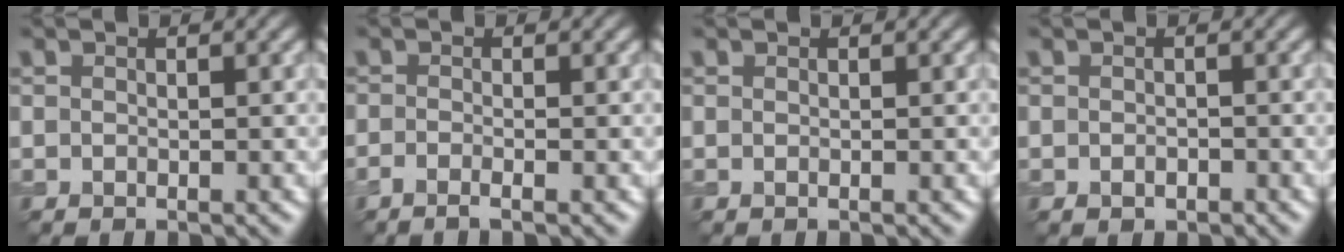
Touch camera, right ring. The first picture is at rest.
{"total": 1.0, "force": [-0.8, -0.2, 0.6], "torque": [-0.017, -0.005, -0.018]}
{"total": 0.0}
{"total": 0.6, "force": [-0.3, 0.4, 0.0], "torque": [0.004, 0.000, -0.006]}